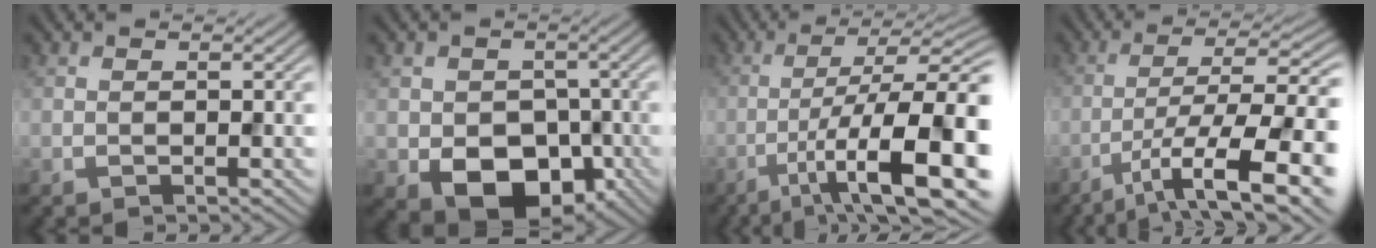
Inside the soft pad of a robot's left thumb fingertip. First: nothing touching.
{"total": 8.5, "force": [-2.8, 6.4, 4.8], "torque": [-0.086, -0.023, -0.052]}
{"total": 15.3, "force": [-6.4, 3.8, 13.3], "torque": [-0.219, -0.006, -0.099]}
{"total": 12.4, "force": [-6.5, 2.9, 10.2], "torque": [-0.179, -0.008, -0.104]}